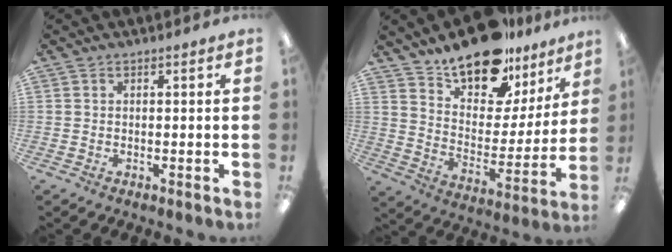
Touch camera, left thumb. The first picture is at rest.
{"total": 17.2, "force": [14.3, 7.0, 6.7], "torque": [-0.114, -0.107, 0.252]}